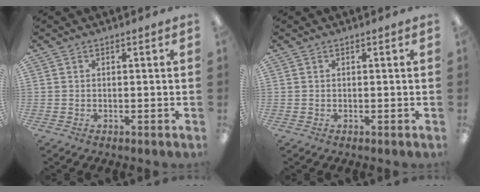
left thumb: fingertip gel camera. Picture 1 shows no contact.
{"total": 0.0}